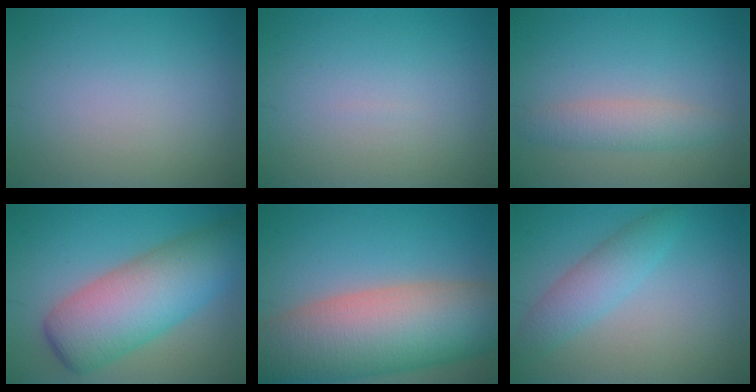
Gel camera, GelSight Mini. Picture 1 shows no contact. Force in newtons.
{"total": 0.0}
{"total": 2.6, "press": 2.6, "slide": 0.1}
{"total": 9.4, "press": 9.4, "slide": 0.3}
{"total": 14.1, "press": 14.1, "slide": 0.7}
{"total": 2.4, "press": 2.4, "slide": 0.2}